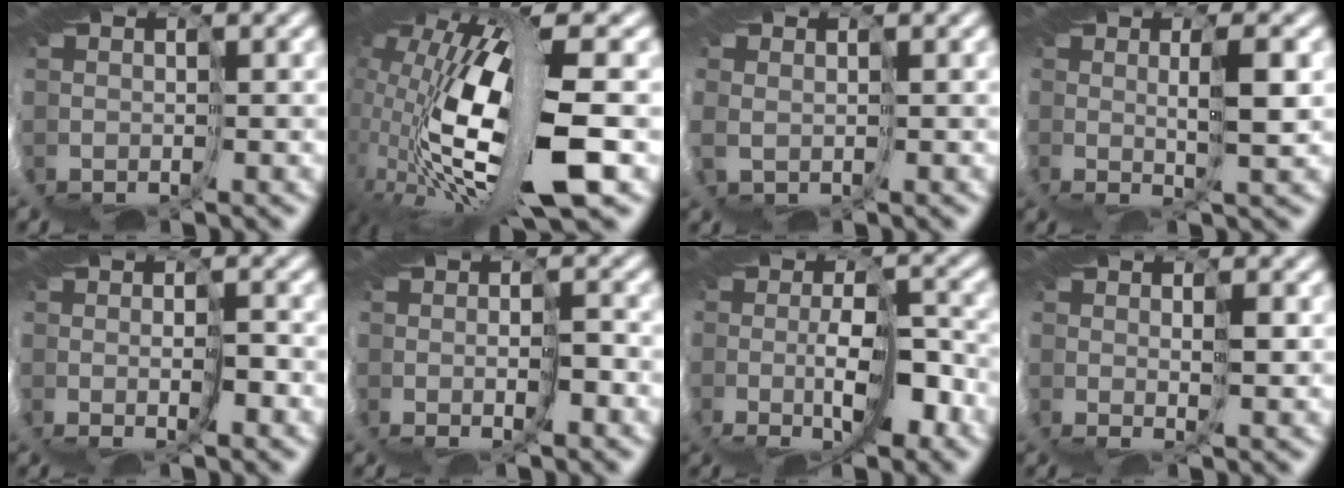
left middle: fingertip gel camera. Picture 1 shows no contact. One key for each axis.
{"total": 12.9, "fx": 1.2, "fy": 3.8, "fz": 12.3, "tx": -0.249, "ty": -0.031, "tz": 0.037}
{"total": 1.0, "fx": 0.9, "fy": 0.4, "fz": 0.2, "tx": -0.022, "ty": -0.005, "tz": 0.025}
{"total": 3.3, "fx": 1.6, "fy": -1.3, "fz": 2.6, "tx": -0.053, "ty": -0.007, "tz": 0.027}
{"total": 1.8, "fx": -0.2, "fy": -1.1, "fz": 1.4, "tx": -0.031, "ty": -0.009, "tz": -0.003}
{"total": 1.9, "fx": -0.6, "fy": -1.1, "fz": 1.5, "tx": -0.028, "ty": -0.009, "tz": -0.011}
{"total": 4.3, "fx": -1.8, "fy": 0.2, "fz": 3.9, "tx": -0.080, "ty": -0.012, "tz": -0.044}
{"total": 2.2, "fx": 1.3, "fy": -0.3, "fz": 1.8, "tx": -0.032, "ty": -0.002, "tz": 0.023}